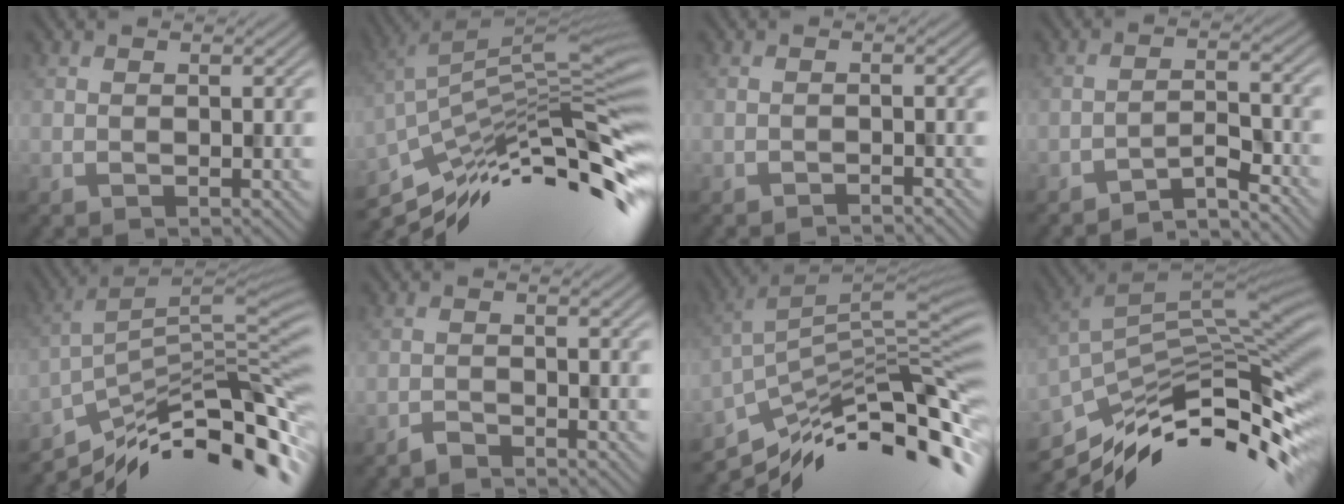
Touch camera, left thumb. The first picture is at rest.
{"total": 15.1, "force": [-7.8, 3.2, 12.5], "torque": [-0.233, 0.019, -0.139]}
{"total": 1.2, "force": [-1.1, 0.0, 0.4], "torque": [-0.005, 0.003, -0.023]}
{"total": 4.5, "force": [-4.0, 0.5, 1.9], "torque": [-0.033, 0.012, -0.076]}
{"total": 14.1, "force": [-8.6, 4.0, 10.4], "torque": [-0.194, 0.009, -0.148]}
{"total": 1.3, "force": [-1.2, 0.2, 0.3], "torque": [-0.007, 0.003, -0.030]}
{"total": 14.7, "force": [-7.9, 4.6, 11.5], "torque": [-0.230, 0.001, -0.138]}
{"total": 14.2, "force": [-8.1, 4.0, 10.9], "torque": [-0.232, 0.000, -0.135]}